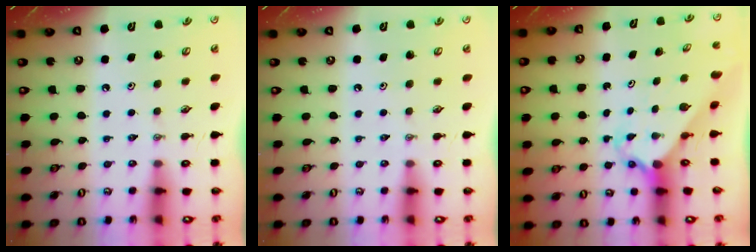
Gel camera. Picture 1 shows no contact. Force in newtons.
{"total": 0.0}
{"total": 2.3, "press": 2.3, "slide": 0.2}